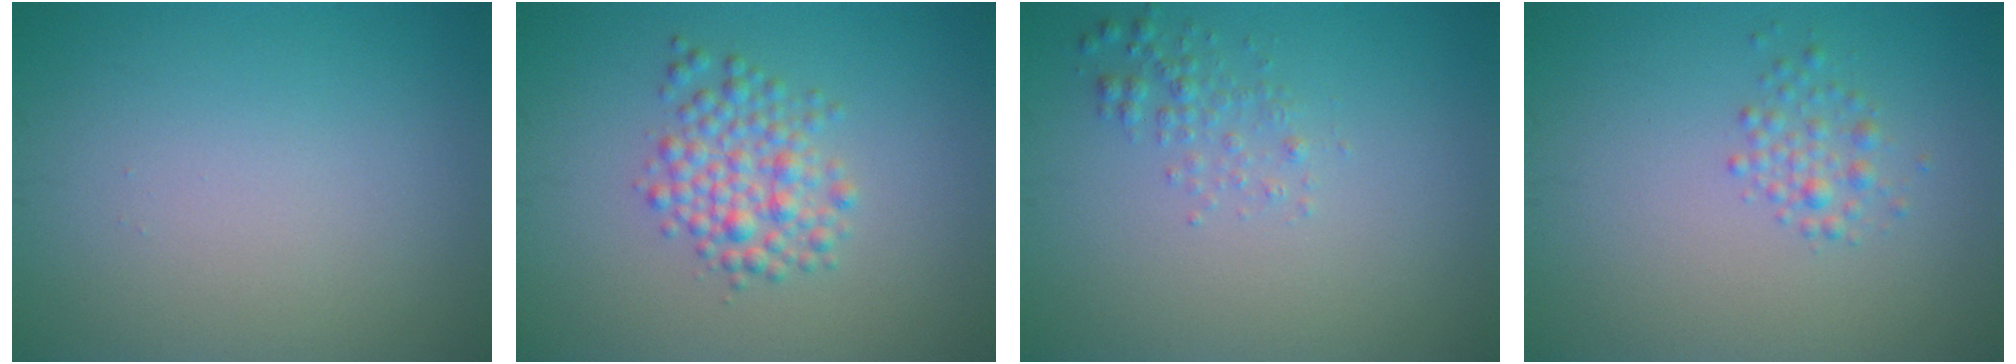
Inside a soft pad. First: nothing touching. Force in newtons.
{"total": 3.3, "press": 3.3, "slide": 0.1}
{"total": 1.5, "press": 1.5, "slide": 0.1}
{"total": 1.7, "press": 1.7, "slide": 0.0}